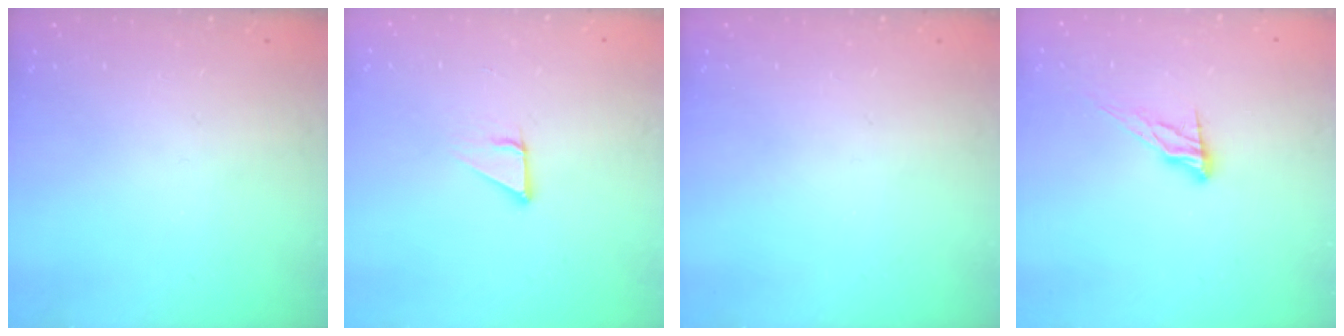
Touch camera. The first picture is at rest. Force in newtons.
{"total": 3.5, "press": 3.5, "slide": 0.2}
{"total": 0.0}
{"total": 8.2, "press": 8.2, "slide": 0.2}